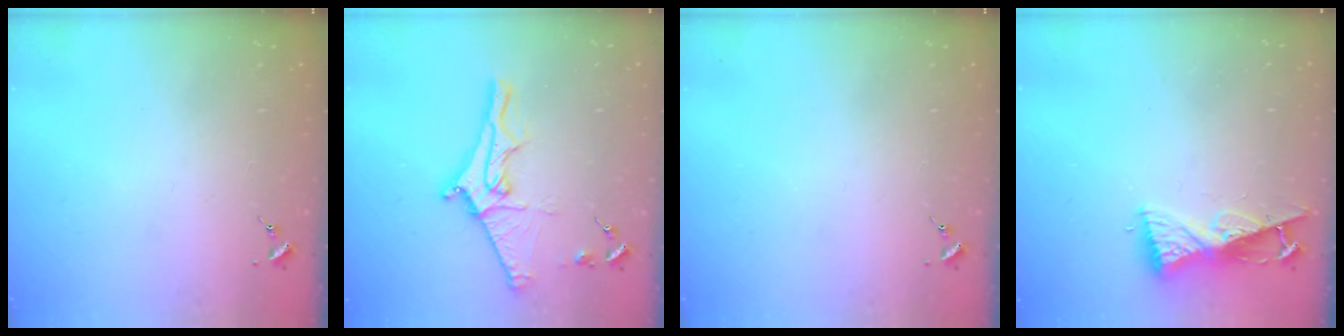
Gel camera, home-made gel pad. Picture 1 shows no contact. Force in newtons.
{"total": 14.1, "press": 14.1, "slide": 1.1}
{"total": 0.0}
{"total": 8.2, "press": 8.2, "slide": 0.7}